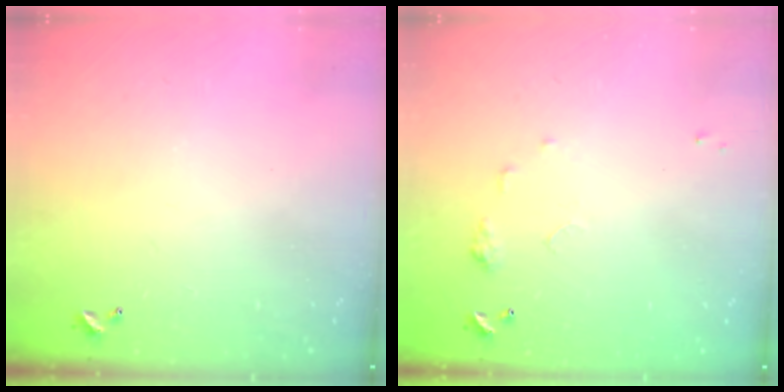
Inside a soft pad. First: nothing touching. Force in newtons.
{"total": 4.5, "press": 4.4, "slide": 0.5}